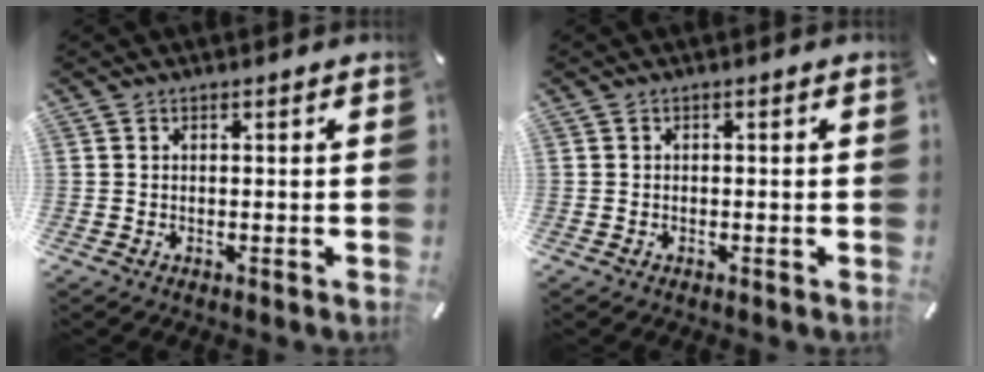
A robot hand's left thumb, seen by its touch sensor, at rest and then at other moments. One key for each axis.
{"total": 0.0}